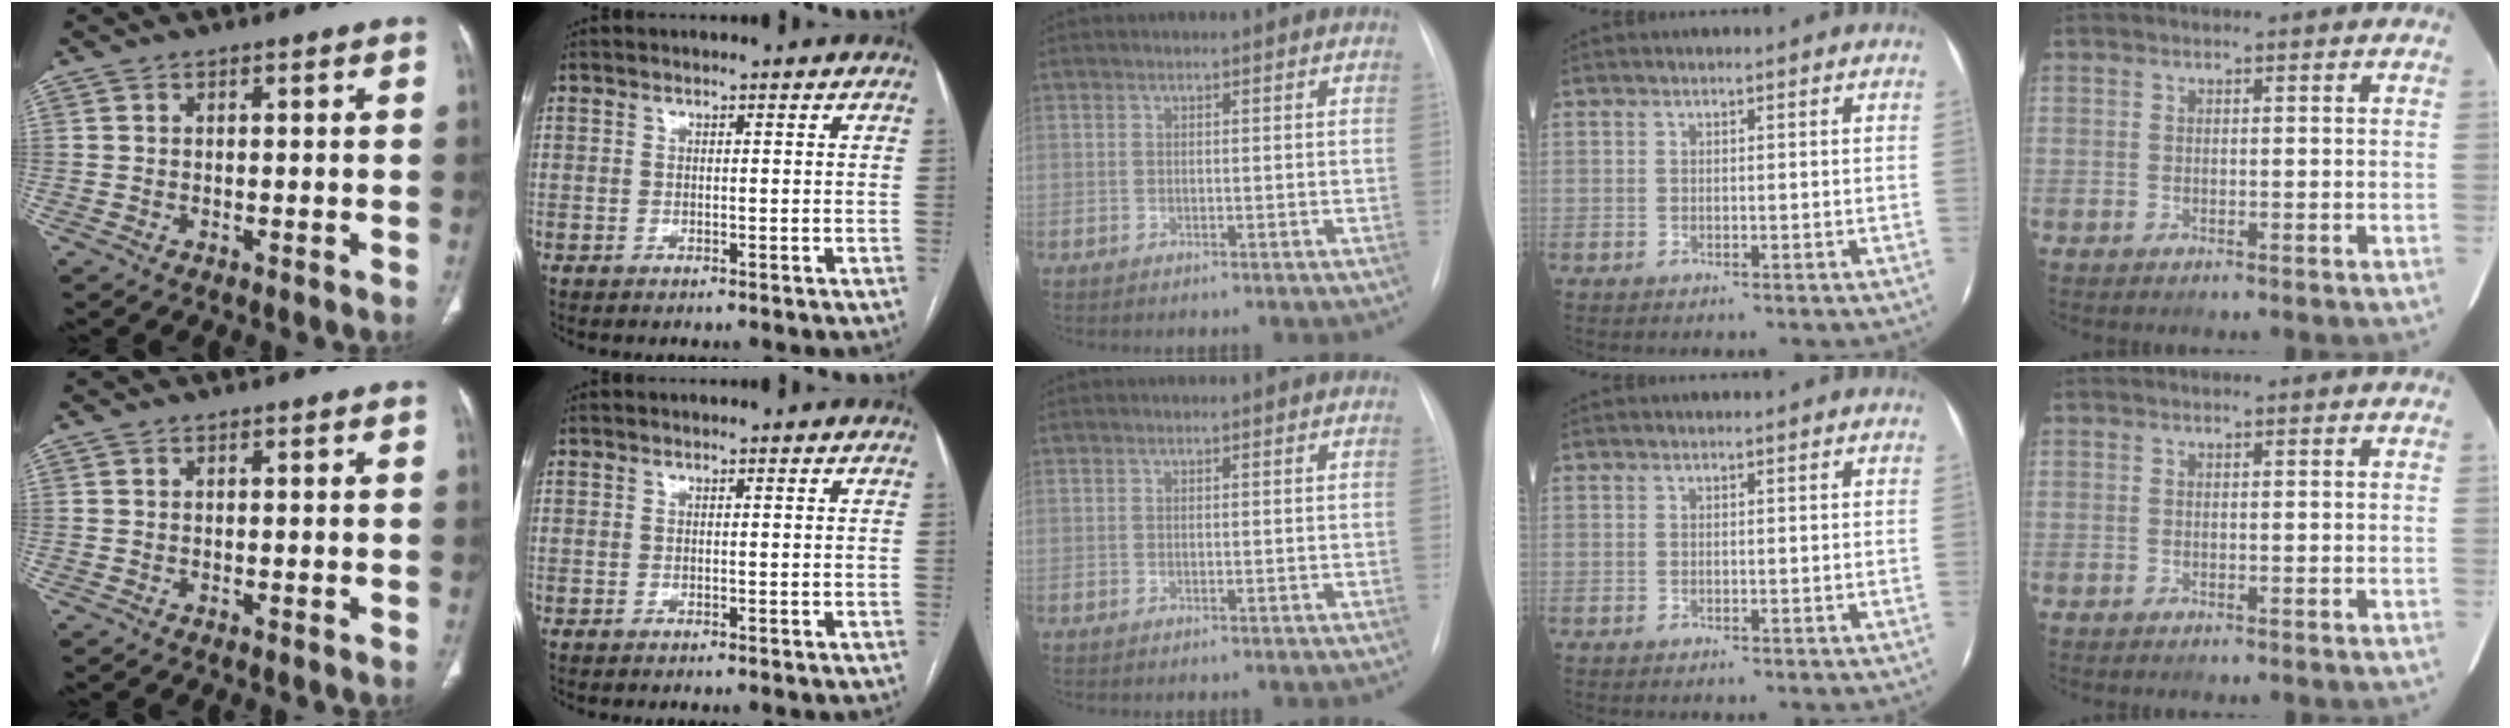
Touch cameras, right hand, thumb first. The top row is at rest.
{}